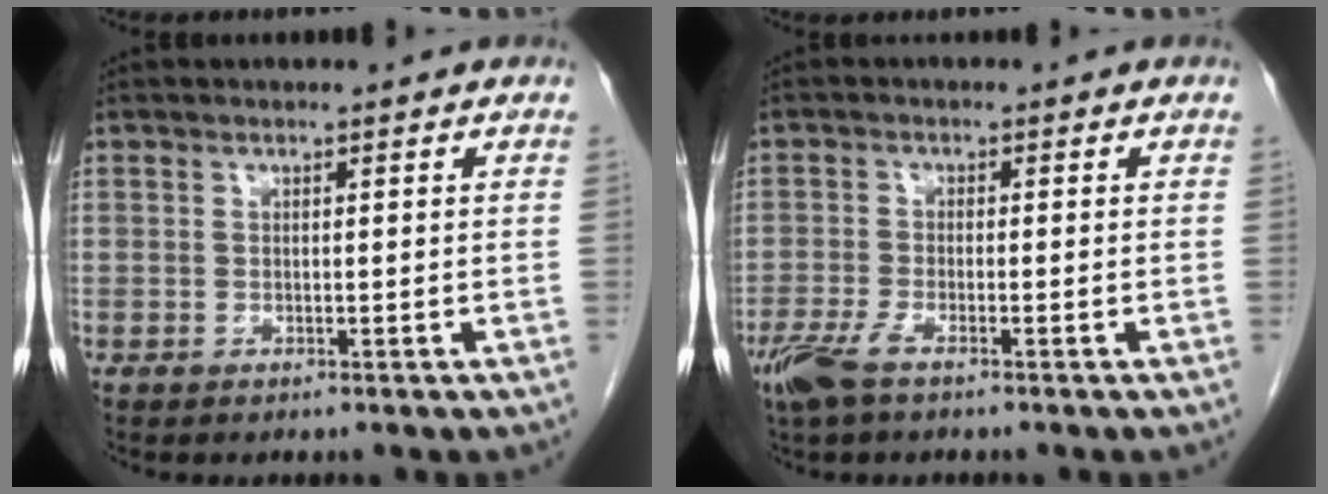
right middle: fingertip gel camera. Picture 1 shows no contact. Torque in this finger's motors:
{"motor_torque": [0.49, -0.33, 0.21, 0.06]}